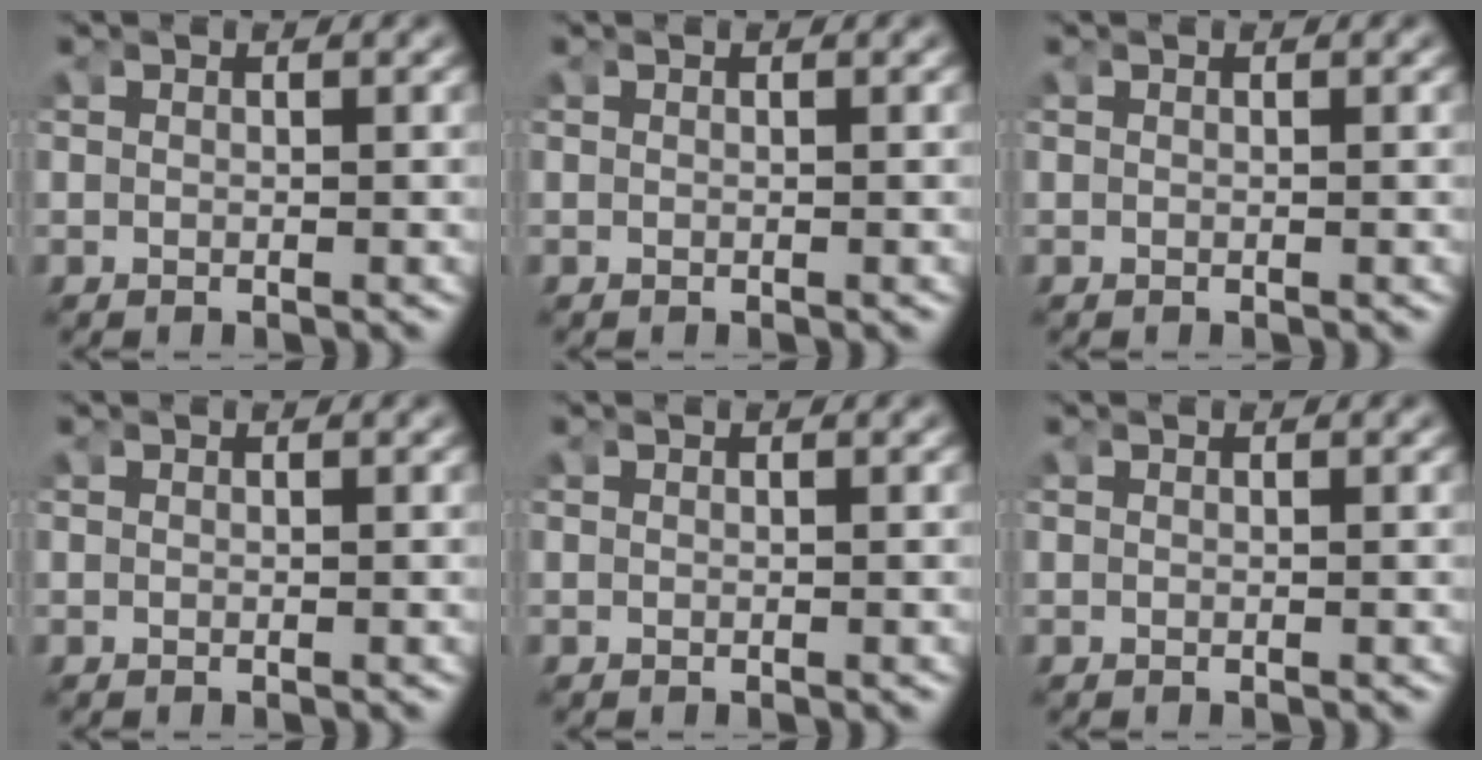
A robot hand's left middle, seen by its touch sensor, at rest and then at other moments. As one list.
[{"total": 0.0}, {"total": 0.0}, {"total": 0.0}, {"total": 0.0}, {"total": 0.0}]